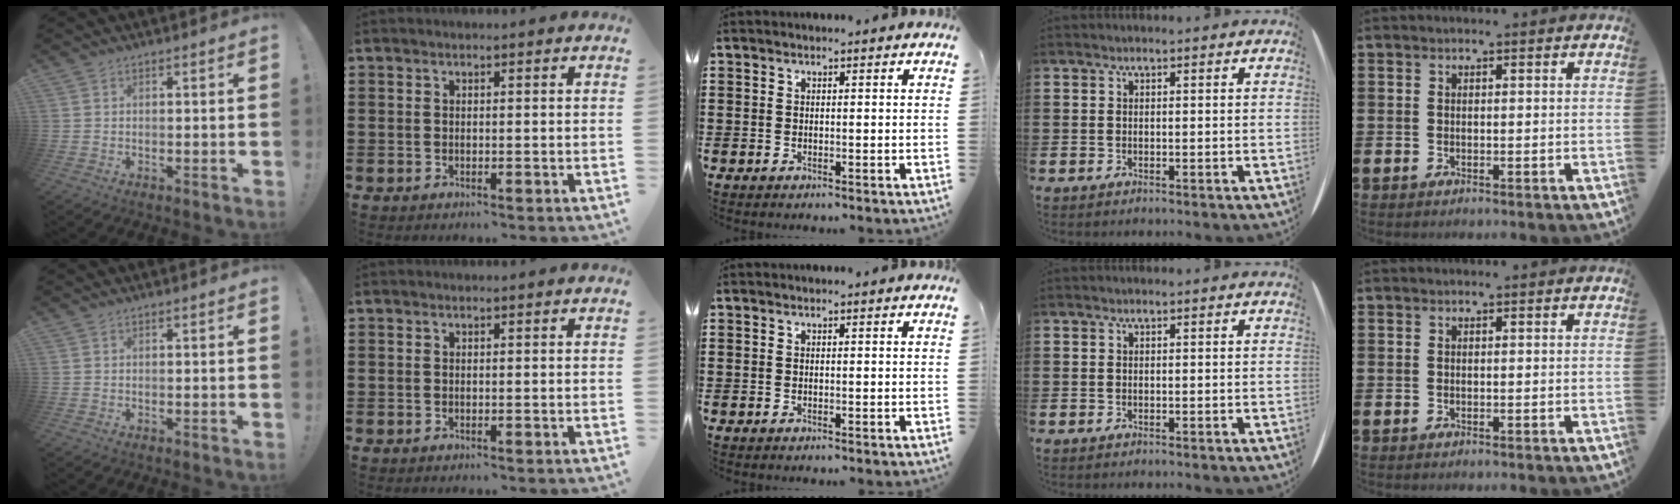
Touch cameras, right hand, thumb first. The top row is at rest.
{}